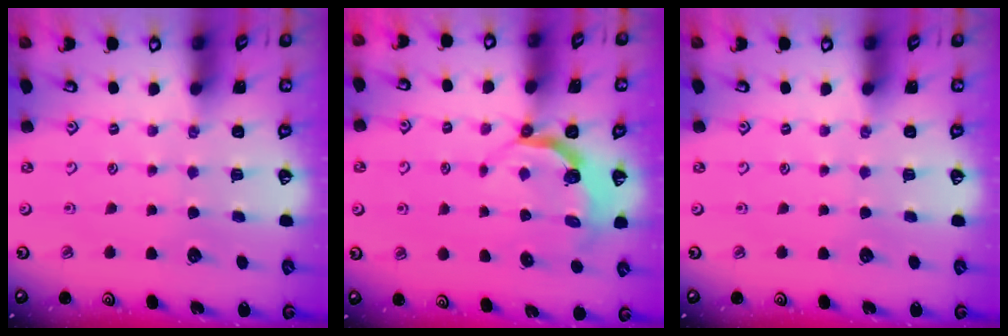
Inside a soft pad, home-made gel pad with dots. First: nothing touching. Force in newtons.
{"total": 4.6, "press": 3.1, "slide": 3.3}
{"total": 0.0}